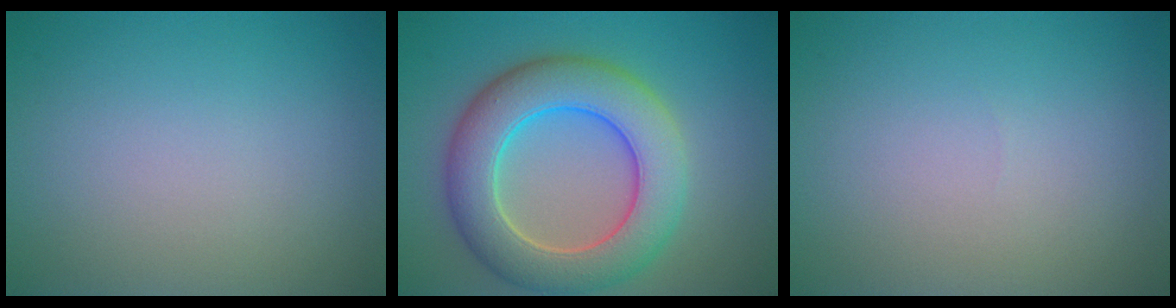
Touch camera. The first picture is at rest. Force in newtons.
{"total": 8.6, "press": 8.6, "slide": 0.6}
{"total": 0.0}